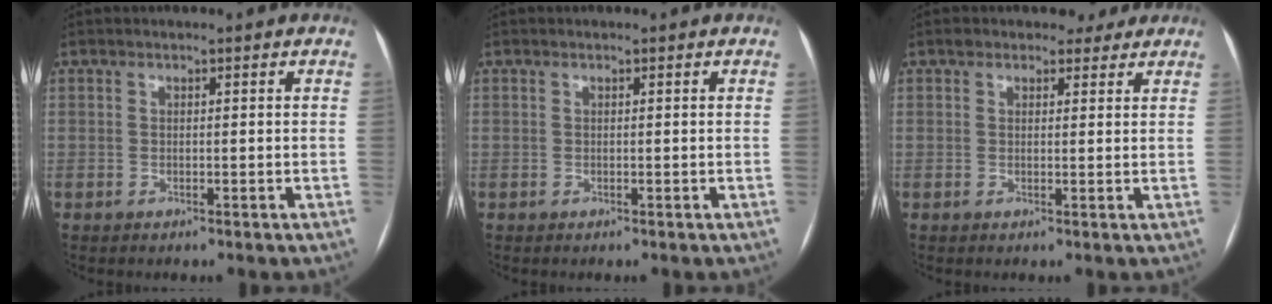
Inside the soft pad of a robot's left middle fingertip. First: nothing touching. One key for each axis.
{"total": 0.0}
{"total": 3.8, "fx": 3.1, "fy": 2.1, "fz": 0.9, "tx": -0.001, "ty": 0.016, "tz": 0.039}